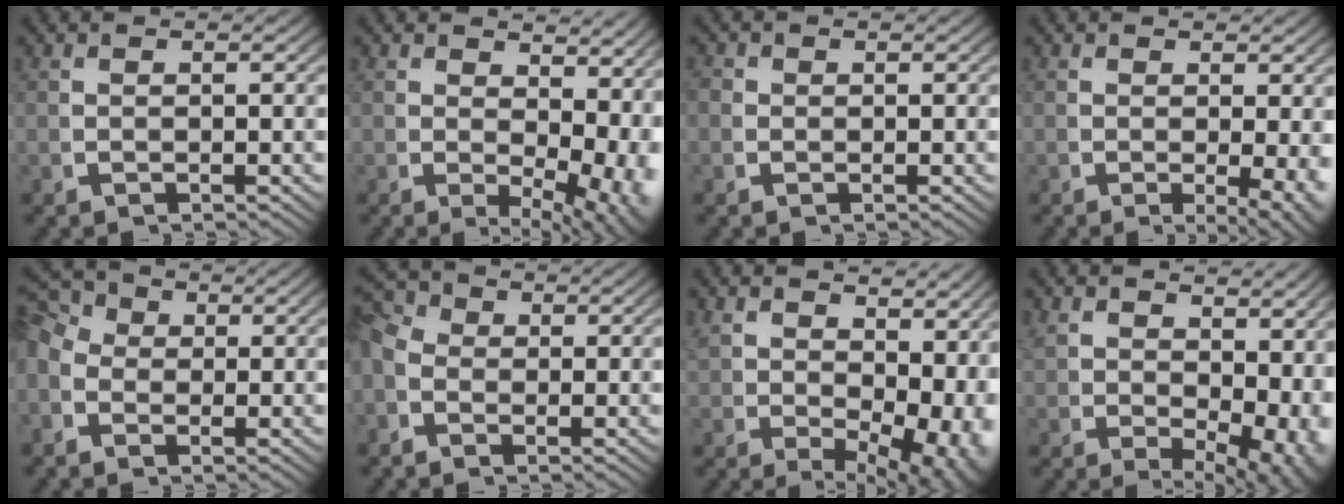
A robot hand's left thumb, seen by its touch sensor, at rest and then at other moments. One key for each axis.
{"total": 6.0, "fx": 0.7, "fy": 3.4, "fz": 4.9, "tx": -0.065, "ty": -0.030, "tz": 0.027}
{"total": 1.2, "fx": 0.1, "fy": 1.2, "fz": 0.3, "tx": -0.008, "ty": -0.007, "tz": 0.000}
{"total": 3.7, "fx": -0.6, "fy": 1.5, "fz": 3.3, "tx": -0.047, "ty": -0.022, "tz": -0.001}
{"total": 5.0, "fx": 0.8, "fy": 3.9, "fz": 3.0, "tx": -0.061, "ty": -0.008, "tz": 0.007}
{"total": 4.2, "fx": 0.2, "fy": 3.4, "fz": 2.4, "tx": -0.058, "ty": -0.011, "tz": -0.004}
{"total": 6.9, "fx": 1.0, "fy": 3.8, "fz": 5.7, "tx": -0.083, "ty": -0.034, "tz": 0.044}
{"total": 6.0, "fx": 1.1, "fy": 3.3, "fz": 4.8, "tx": -0.068, "ty": -0.029, "tz": 0.044}